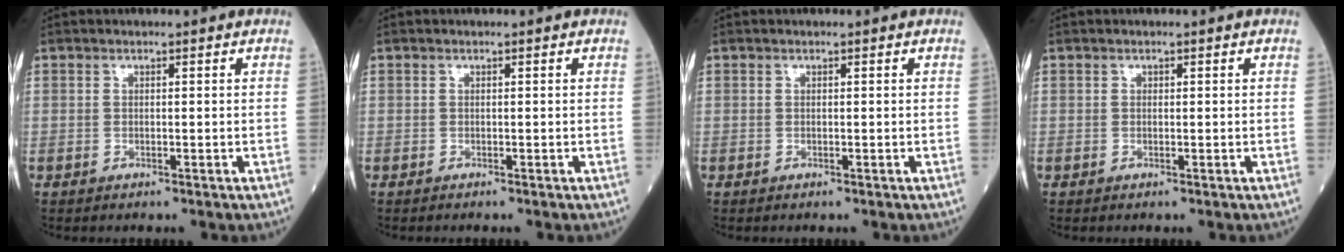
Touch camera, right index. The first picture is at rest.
{"total": 0.0}
{"total": 0.0}
{"total": 0.0}